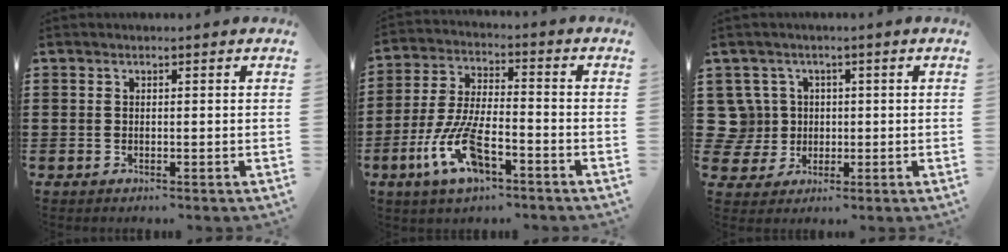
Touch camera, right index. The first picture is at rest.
{"total": 10.9, "force": [-4.8, 4.1, 8.9], "torque": [-0.208, -0.009, -0.090]}
{"total": 5.9, "force": [0.8, 5.7, 1.2], "torque": [-0.073, 0.008, 0.013]}